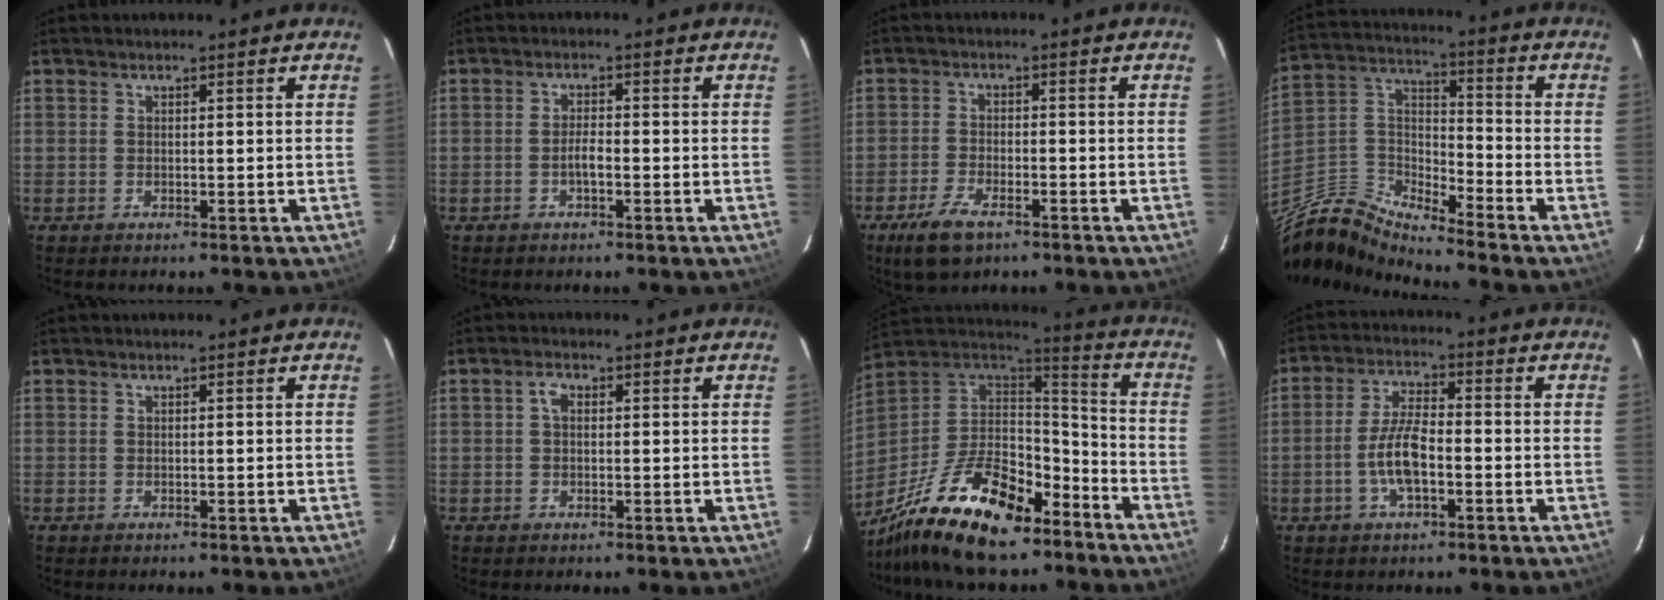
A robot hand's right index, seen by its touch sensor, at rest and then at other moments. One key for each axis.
{"total": 2.1, "fx": -1.0, "fy": 0.5, "fz": 1.9, "tx": -0.038, "ty": 0.002, "tz": -0.018}
{"total": 7.3, "fx": -4.7, "fy": 3.1, "fz": 4.6, "tx": -0.116, "ty": -0.013, "tz": -0.089}
{"total": 10.7, "fx": -9.9, "fy": 1.0, "fz": 3.9, "tx": -0.105, "ty": 0.012, "tz": -0.213}
{"total": 0.0}
{"total": 1.8, "fx": 0.3, "fy": 1.2, "fz": 1.3, "tx": -0.027, "ty": 0.008, "tz": 0.003}
{"total": 24.3, "fx": -16.9, "fy": 10.0, "fz": 14.3, "tx": -0.291, "ty": -0.010, "tz": -0.279}
{"total": 7.4, "fx": -2.4, "fy": 2.5, "fz": 6.5, "tx": -0.135, "ty": 0.005, "tz": -0.046}